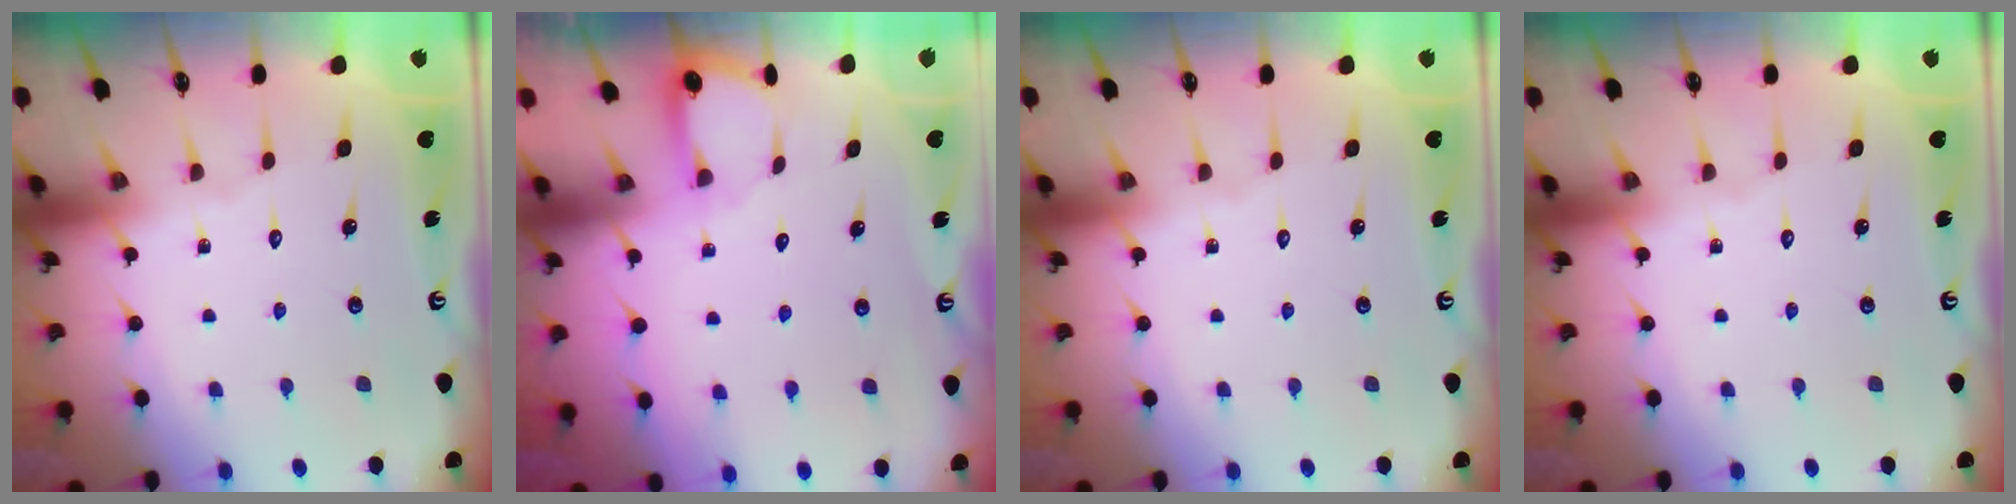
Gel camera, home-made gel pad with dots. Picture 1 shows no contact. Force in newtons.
{"total": 1.8, "press": 1.8, "slide": 0.1}
{"total": 0.0}
{"total": 0.0}